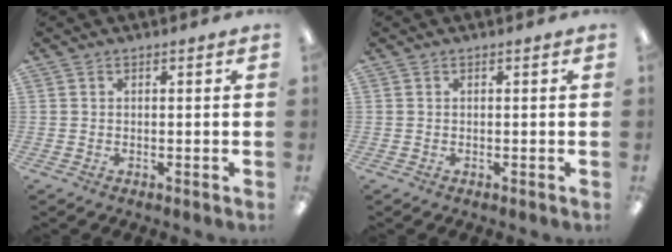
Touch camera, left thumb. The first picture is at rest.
{"total": 0.0}